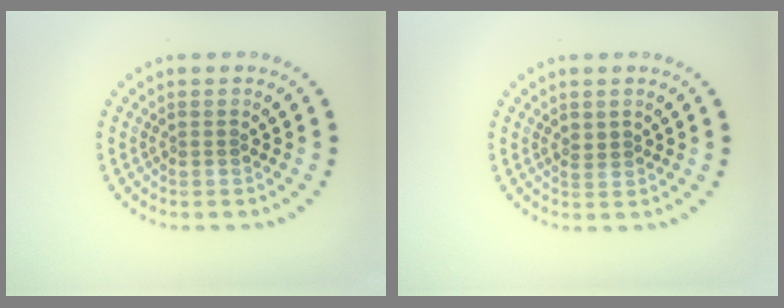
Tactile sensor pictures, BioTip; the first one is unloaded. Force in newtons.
{"total": 0.9, "press": 0.9, "slide": 0.2}